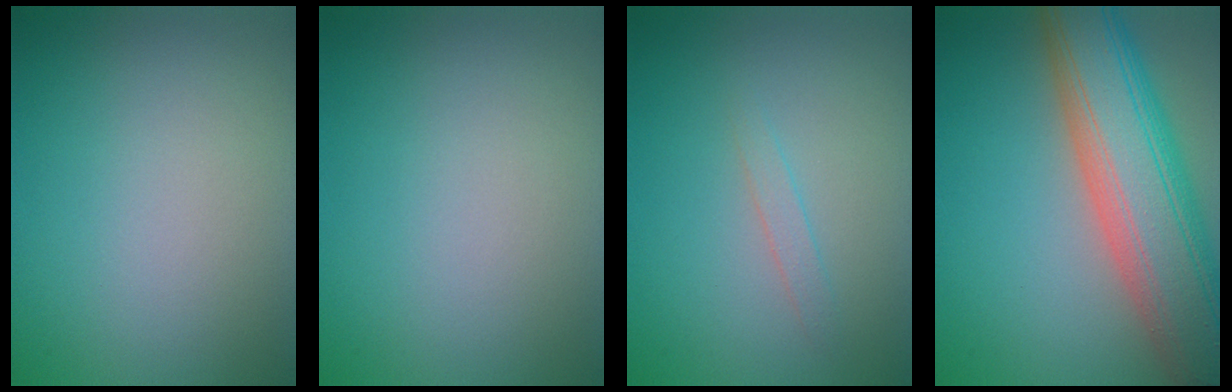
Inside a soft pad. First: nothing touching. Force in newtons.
{"total": 0.0}
{"total": 1.0, "press": 1.0, "slide": 0.1}
{"total": 11.7, "press": 11.6, "slide": 0.7}